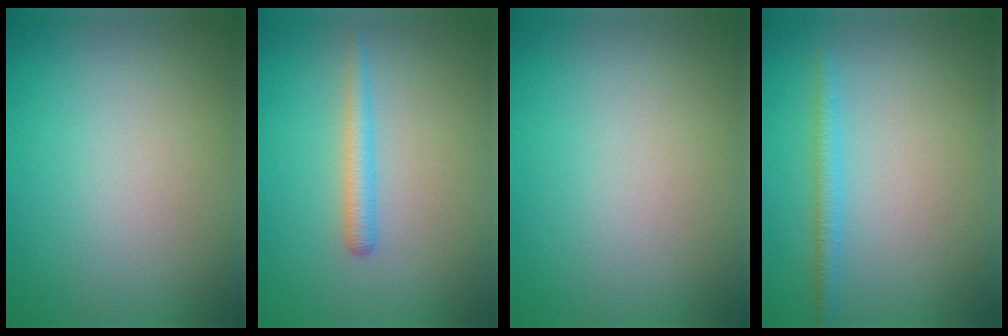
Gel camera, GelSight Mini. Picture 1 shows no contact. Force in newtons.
{"total": 1.7, "press": 1.7, "slide": 0.2}
{"total": 0.0}
{"total": 1.6, "press": 1.6, "slide": 0.1}